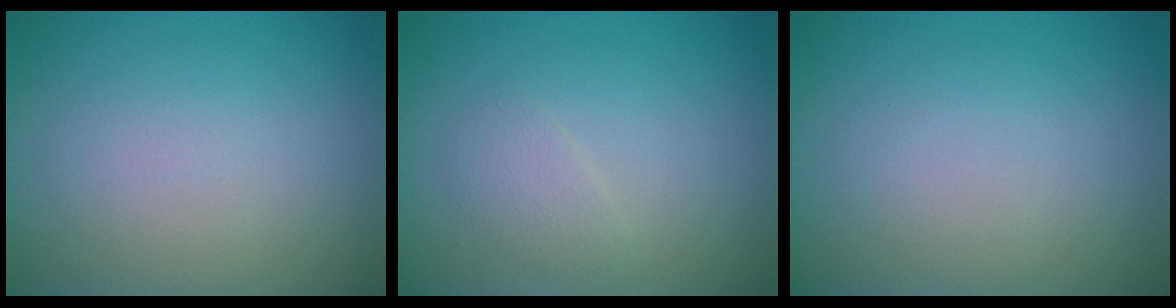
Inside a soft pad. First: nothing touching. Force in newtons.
{"total": 1.3, "press": 1.3, "slide": 0.0}
{"total": 0.0}